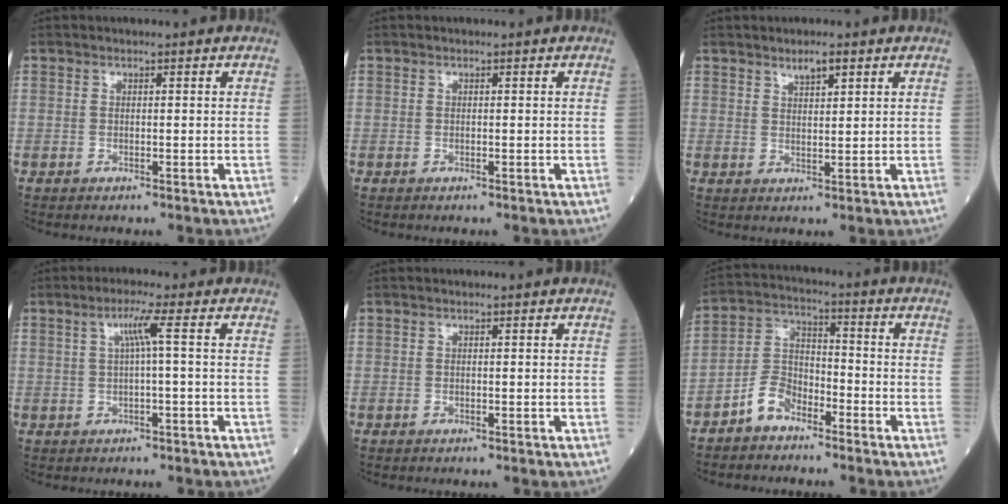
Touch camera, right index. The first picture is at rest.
{"total": 0.0}
{"total": 2.7, "force": [1.9, 0.6, 1.8], "torque": [-0.034, -0.001, 0.033]}
{"total": 3.2, "force": [0.6, -0.7, 3.1], "torque": [-0.062, 0.006, 0.011]}
{"total": 0.0}
{"total": 6.0, "force": [-4.2, 3.4, 2.7], "torque": [-0.057, 0.010, -0.087]}